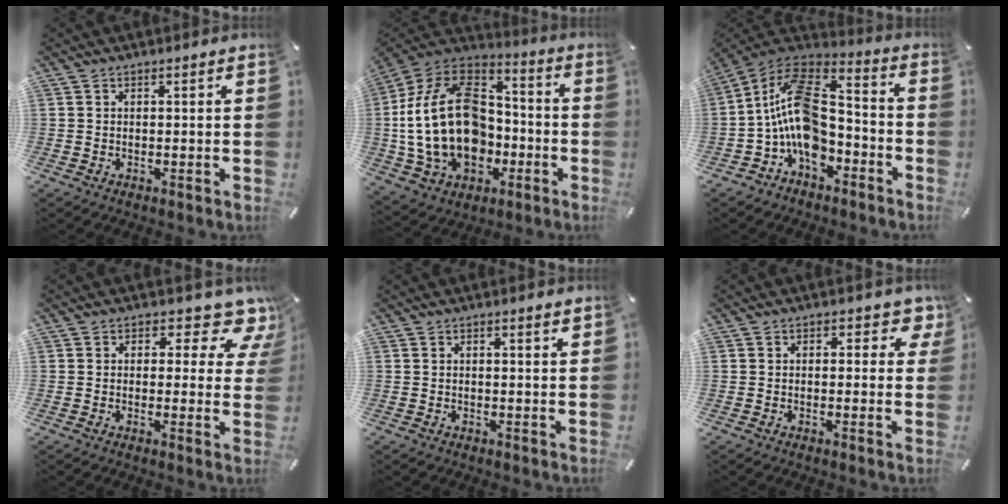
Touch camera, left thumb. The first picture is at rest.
{"total": 25.1, "force": [-3.0, 17.6, 17.6], "torque": [-0.364, 0.021, -0.041]}
{"total": 15.4, "force": [-3.1, 10.3, 11.0], "torque": [-0.235, 0.013, -0.055]}
{"total": 8.5, "force": [5.3, 3.7, 5.5], "torque": [-0.055, -0.045, 0.086]}
{"total": 1.1, "force": [0.6, 0.1, 0.9], "torque": [-0.018, 0.000, 0.011]}
{"total": 3.7, "force": [1.6, 2.3, 2.5], "torque": [-0.015, -0.006, 0.019]}